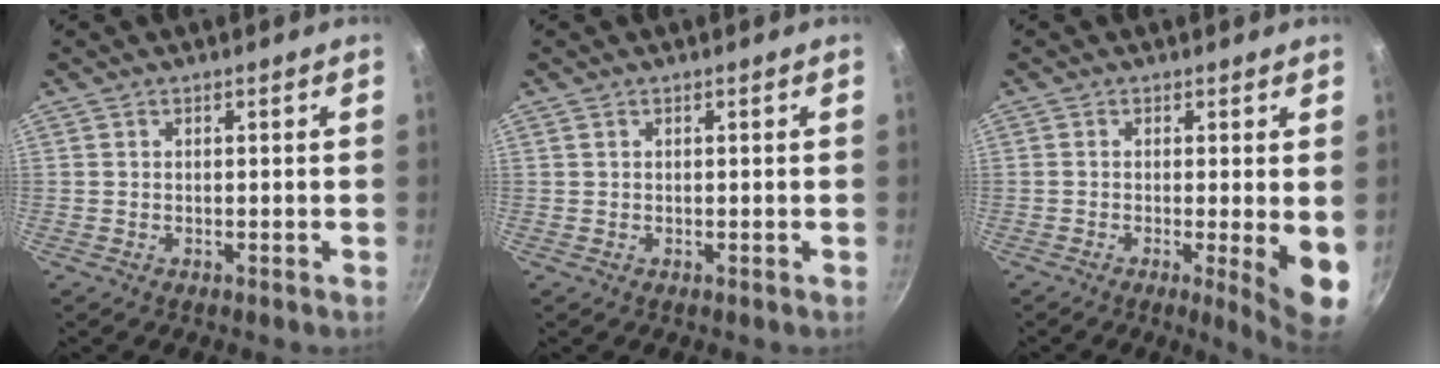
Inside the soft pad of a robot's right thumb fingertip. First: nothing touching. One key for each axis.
{"total": 0.0}
{"total": 7.3, "fx": -0.9, "fy": 0.9, "fz": 7.2, "tx": -0.093, "ty": -0.016, "tz": -0.009}